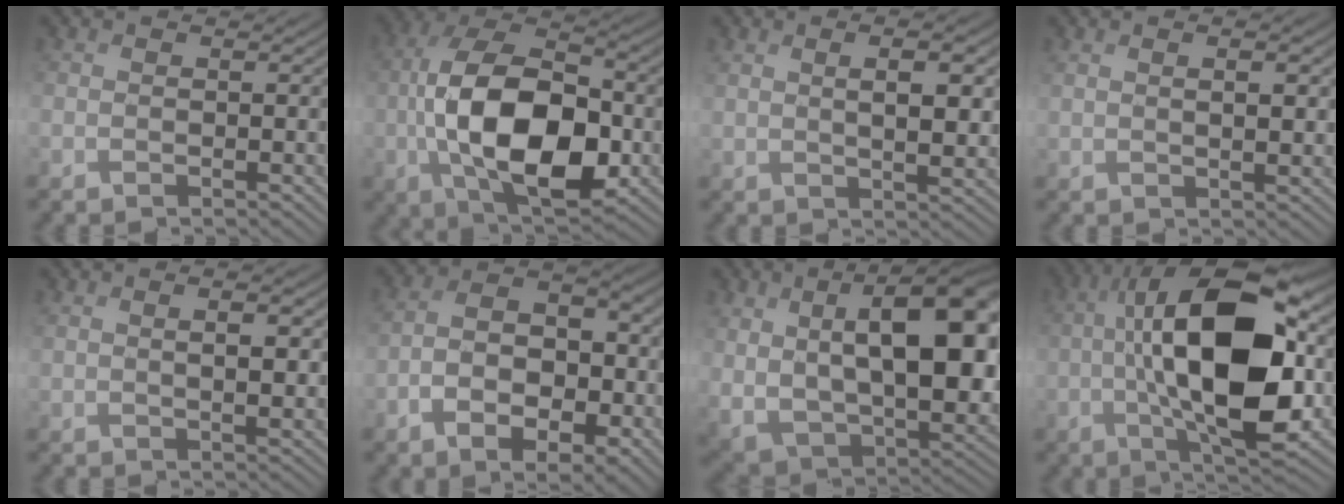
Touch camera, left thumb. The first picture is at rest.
{"total": 15.9, "force": [-2.7, 8.8, 12.9], "torque": [-0.265, -0.013, -0.052]}
{"total": 5.4, "force": [1.7, 2.0, 4.7], "torque": [-0.079, 0.000, 0.030]}
{"total": 3.0, "force": [1.2, 1.0, 2.5], "torque": [-0.050, -0.002, 0.028]}
{"total": 4.0, "force": [1.4, 1.4, 3.5], "torque": [-0.065, -0.003, 0.031]}
{"total": 9.2, "force": [-3.4, 5.7, 6.4], "torque": [-0.118, -0.011, -0.061]}
{"total": 18.5, "force": [4.3, 10.0, 14.9], "torque": [-0.262, -0.001, 0.079]}
{"total": 17.4, "force": [-0.3, 8.0, 15.5], "torque": [-0.279, 0.007, -0.007]}